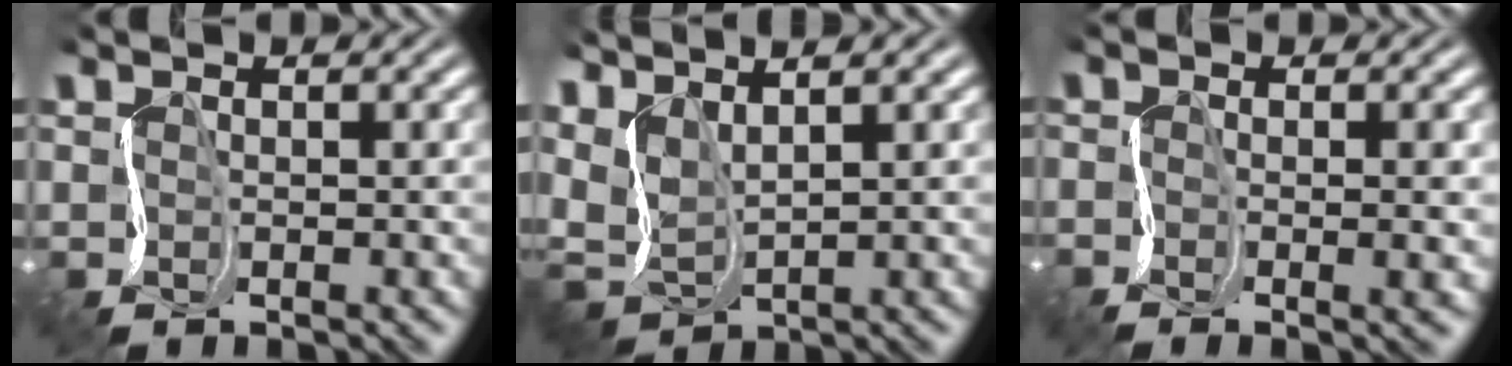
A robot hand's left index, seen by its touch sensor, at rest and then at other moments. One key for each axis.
{"total": 4.5, "fx": 2.4, "fy": 0.9, "fz": 3.6, "tx": -0.080, "ty": 0.015, "tz": 0.039}
{"total": 2.7, "fx": -0.1, "fy": 0.6, "fz": 2.6, "tx": -0.021, "ty": 0.007, "tz": -0.015}